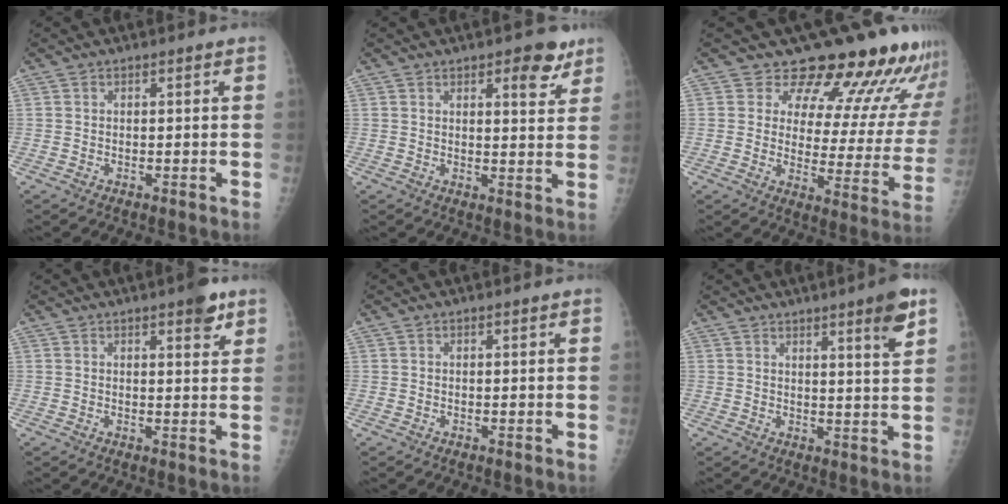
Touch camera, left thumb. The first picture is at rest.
{"total": 6.1, "force": [3.8, 2.5, 4.1], "torque": [-0.031, -0.020, 0.044]}
{"total": 19.2, "force": [16.8, 6.4, 6.7], "torque": [-0.030, -0.126, 0.201]}
{"total": 4.3, "force": [2.7, 1.3, 3.1], "torque": [-0.032, -0.013, 0.032]}
{"total": 0.0}
{"total": 6.6, "force": [4.0, 0.4, 5.2], "torque": [-0.068, -0.026, 0.055]}